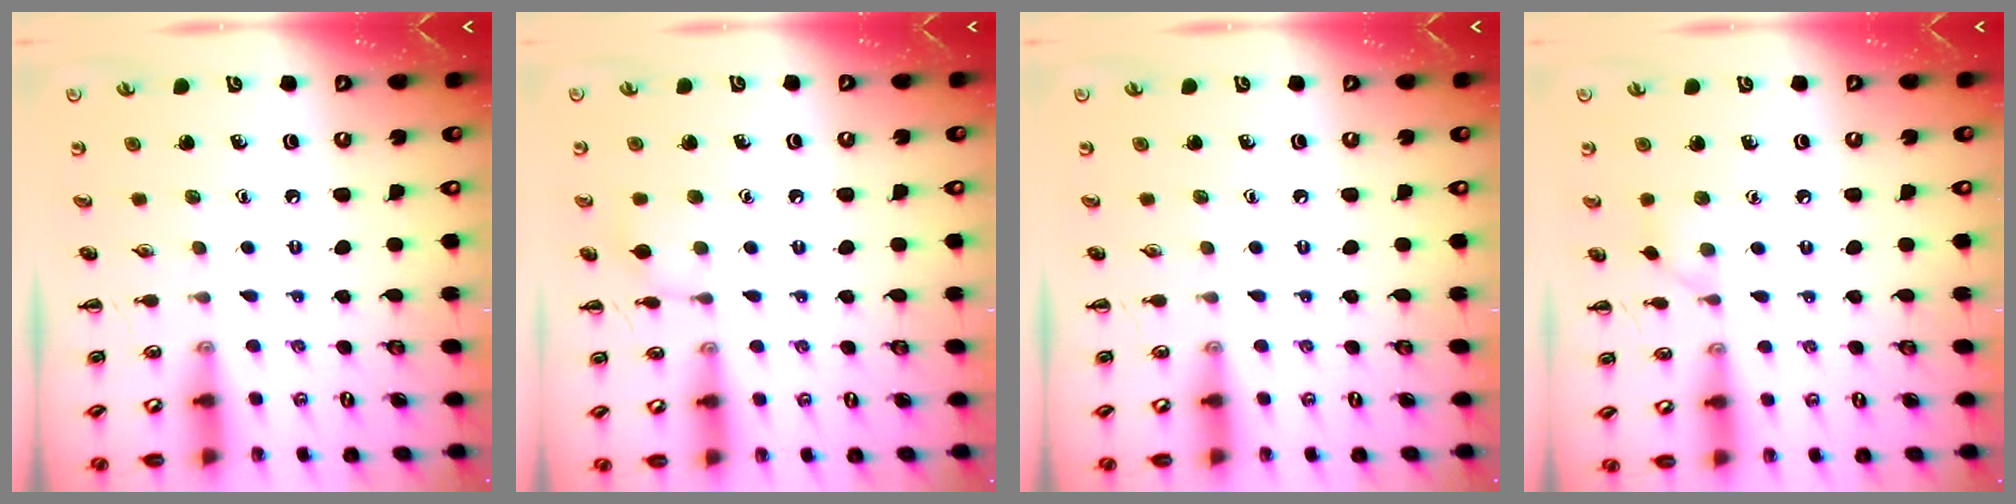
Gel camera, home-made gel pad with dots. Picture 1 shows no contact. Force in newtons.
{"total": 6.3, "press": 6.0, "slide": 2.0}
{"total": 0.0}
{"total": 4.2, "press": 3.9, "slide": 1.5}